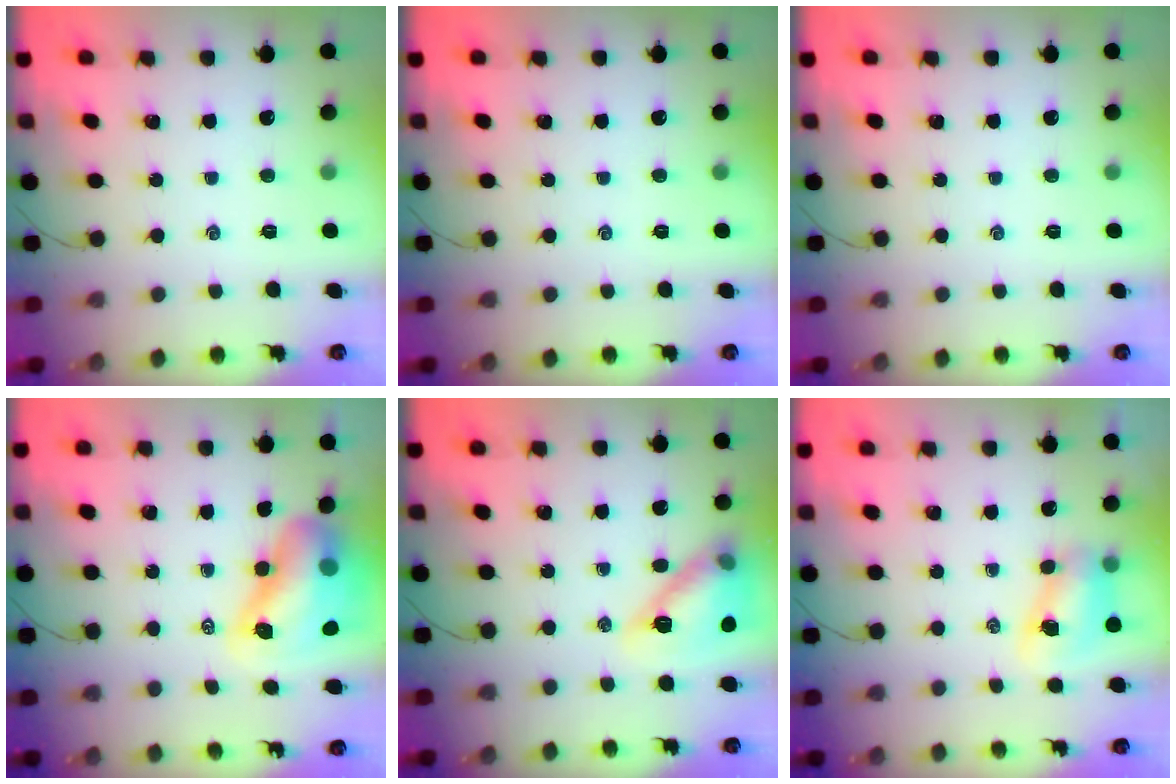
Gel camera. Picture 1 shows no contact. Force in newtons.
{"total": 0.0}
{"total": 0.0}
{"total": 14.6, "press": 14.1, "slide": 3.9}
{"total": 14.7, "press": 14.6, "slide": 1.9}
{"total": 7.6, "press": 7.5, "slide": 1.1}